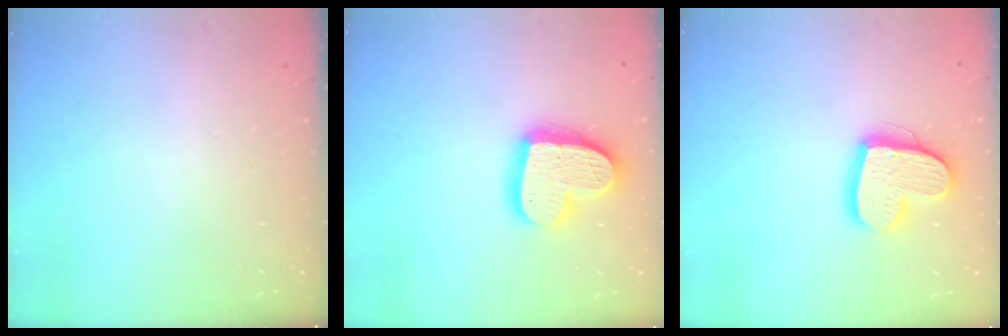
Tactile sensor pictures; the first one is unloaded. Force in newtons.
{"total": 18.0, "press": 17.9, "slide": 1.3}
{"total": 16.2, "press": 16.2, "slide": 1.4}